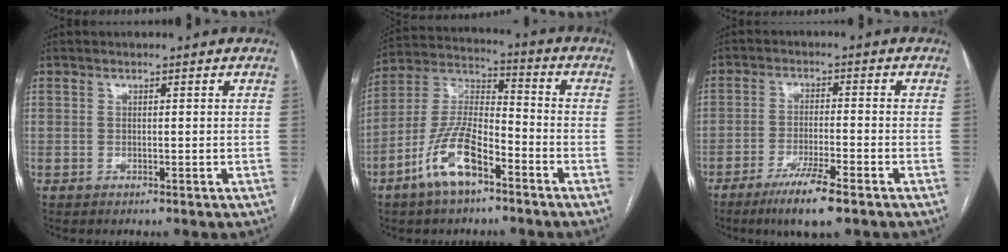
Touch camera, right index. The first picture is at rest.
{"total": 12.2, "force": [-6.6, 4.4, 9.2], "torque": [-0.206, 0.006, -0.123]}
{"total": 7.7, "force": [-5.0, 0.5, 5.9], "torque": [-0.108, -0.017, -0.084]}